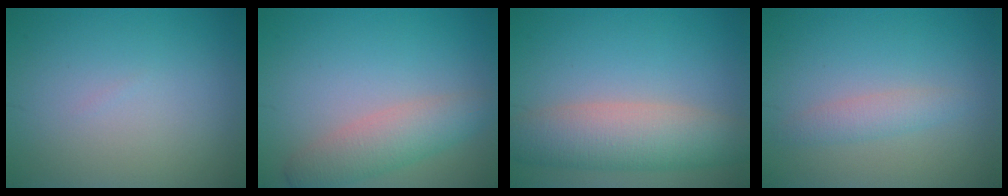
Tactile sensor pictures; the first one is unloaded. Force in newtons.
{"total": 3.8, "press": 3.8, "slide": 0.1}
{"total": 6.5, "press": 6.5, "slide": 0.2}
{"total": 1.9, "press": 1.9, "slide": 0.0}